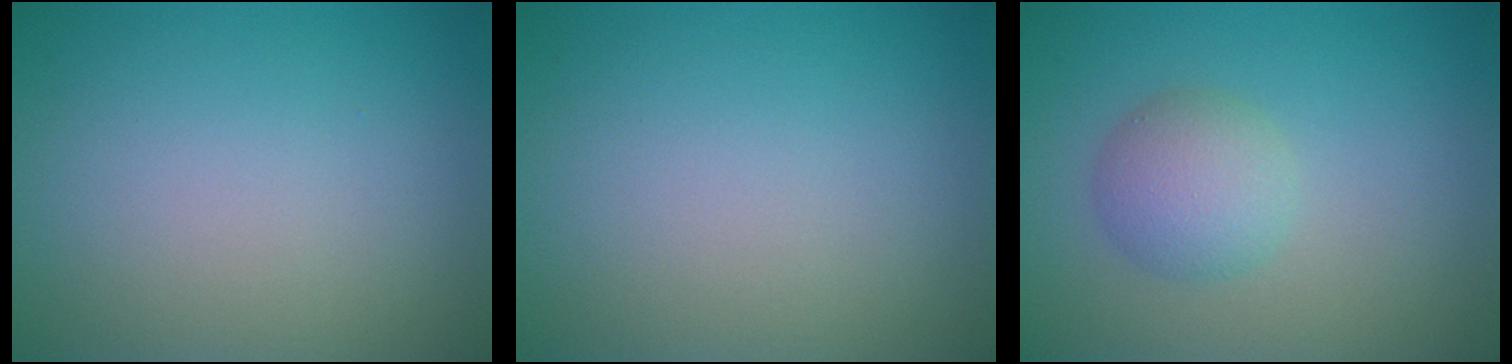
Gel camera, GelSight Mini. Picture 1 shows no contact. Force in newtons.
{"total": 0.0}
{"total": 3.1, "press": 3.1, "slide": 0.1}